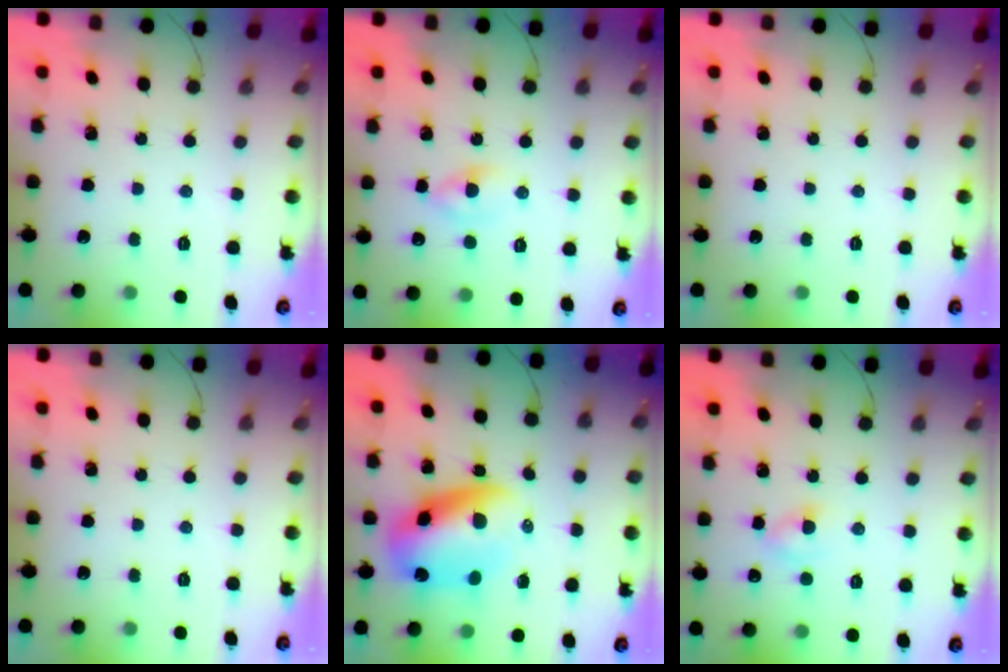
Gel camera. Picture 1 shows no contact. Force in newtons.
{"total": 2.2, "press": 1.9, "slide": 1.1}
{"total": 0.0}
{"total": 0.0}
{"total": 11.2, "press": 10.9, "slide": 2.6}
{"total": 2.6, "press": 2.3, "slide": 1.1}